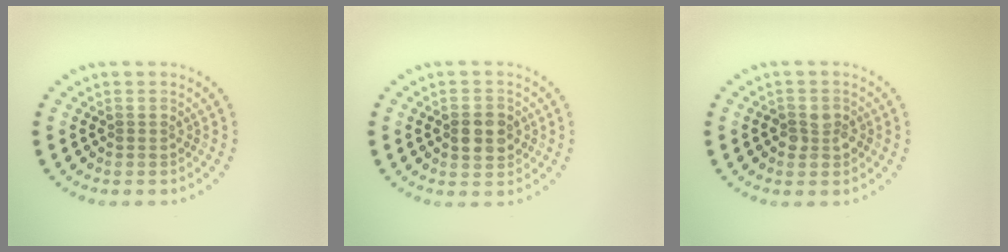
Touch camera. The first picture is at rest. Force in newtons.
{"total": 2.6, "press": 2.6, "slide": 0.2}
{"total": 1.7, "press": 1.7, "slide": 0.3}